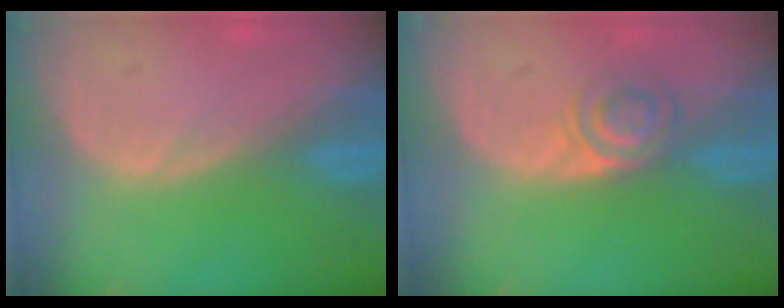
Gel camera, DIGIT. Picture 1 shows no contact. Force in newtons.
{"total": 3.8, "press": 3.6, "slide": 0.9}